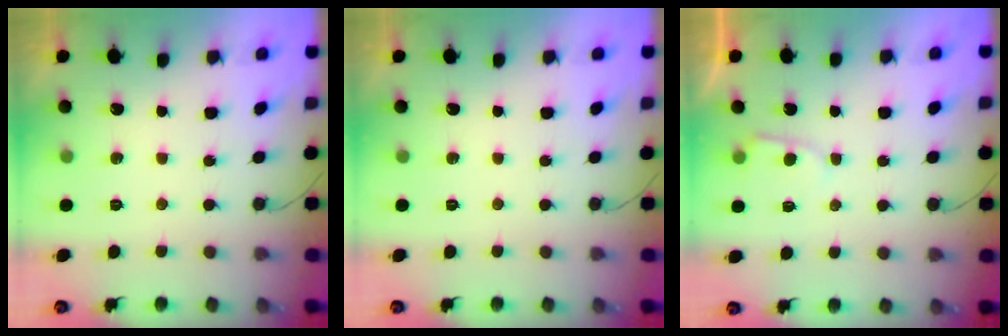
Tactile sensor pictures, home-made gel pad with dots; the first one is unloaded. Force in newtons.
{"total": 0.0}
{"total": 3.0, "press": 2.9, "slide": 0.3}